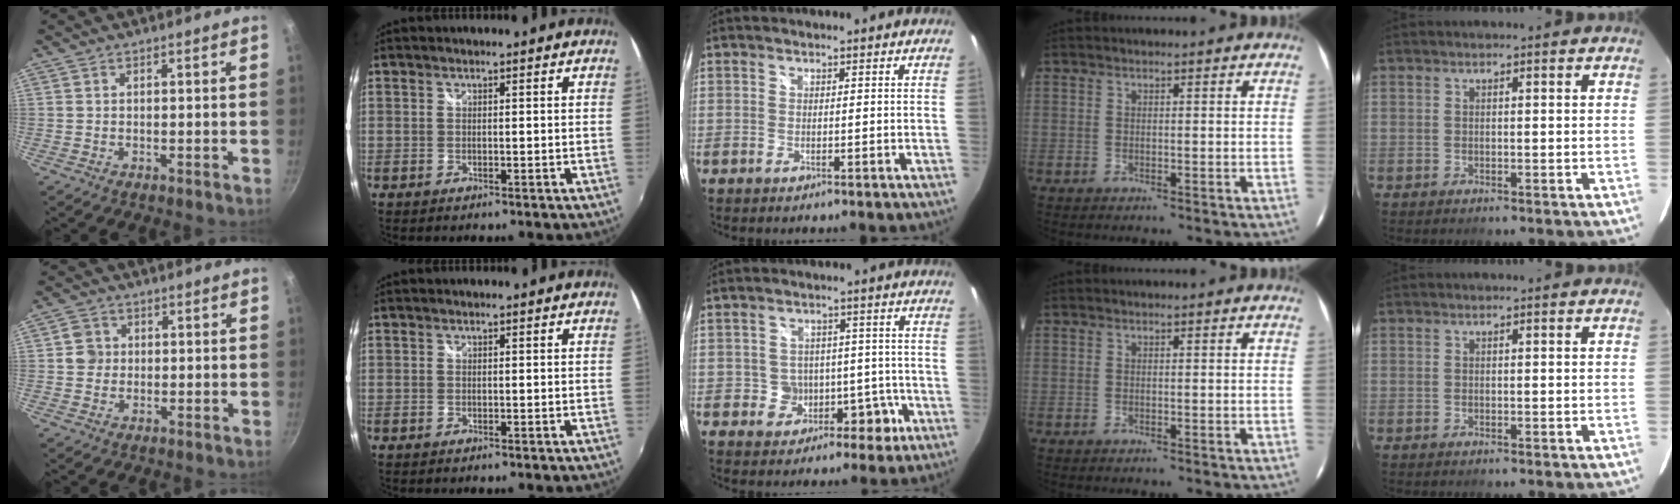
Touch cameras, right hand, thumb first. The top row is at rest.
{"thumb": {"total": 3.7, "force": [0.3, 3.5, 1.2], "torque": [0.001, 0.007, 0.000]}, "middle": {"total": 7.4, "force": [-2.8, 6.6, 1.8], "torque": [-0.036, 0.029, -0.019]}}